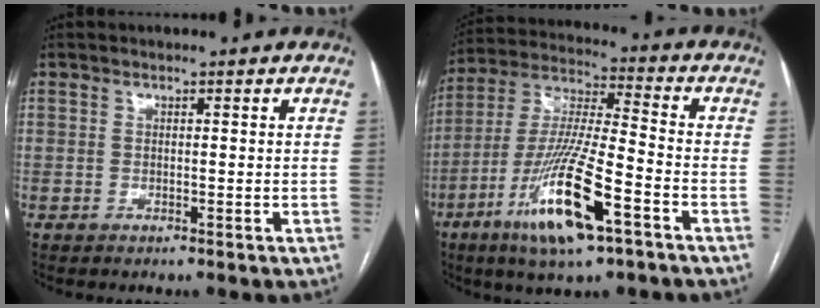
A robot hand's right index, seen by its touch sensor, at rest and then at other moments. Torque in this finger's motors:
{"motor_torque": [1.82, -0.32, 1.00, 0.21]}